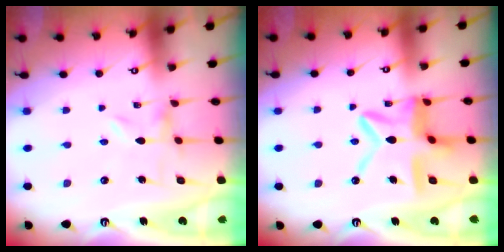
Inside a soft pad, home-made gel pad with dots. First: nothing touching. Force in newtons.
{"total": 14.2, "press": 14.1, "slide": 1.2}